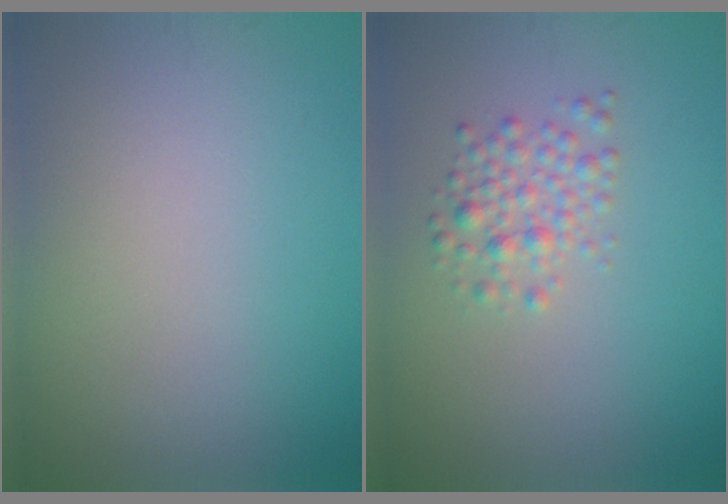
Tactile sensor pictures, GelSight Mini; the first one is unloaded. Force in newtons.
{"total": 2.3, "press": 2.3, "slide": 0.1}